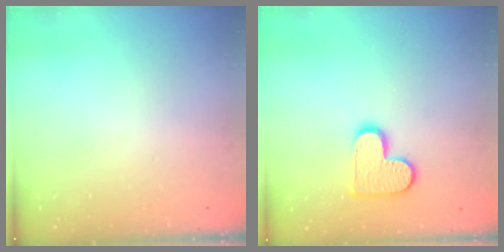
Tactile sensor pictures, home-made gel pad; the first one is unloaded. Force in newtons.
{"total": 11.4, "press": 11.3, "slide": 0.6}